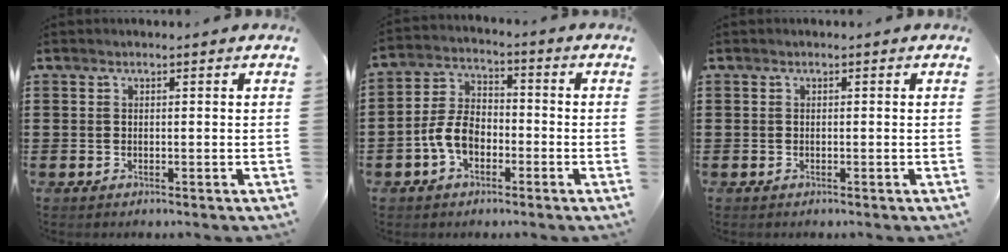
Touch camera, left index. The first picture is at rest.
{"total": 6.4, "force": [-2.6, 4.1, 4.2], "torque": [-0.109, 0.005, -0.059]}
{"total": 0.0}